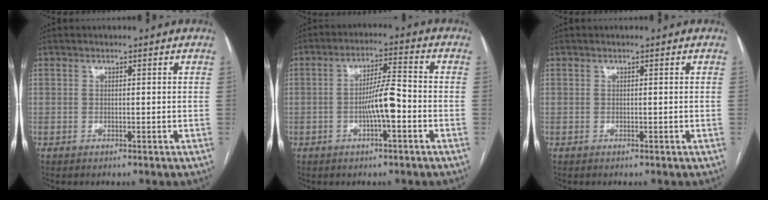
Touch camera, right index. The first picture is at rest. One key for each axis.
{"total": 6.6, "fx": -1.9, "fy": 0.8, "fz": 6.3, "tx": -0.118, "ty": 0.011, "tz": -0.033}
{"total": 0.0}